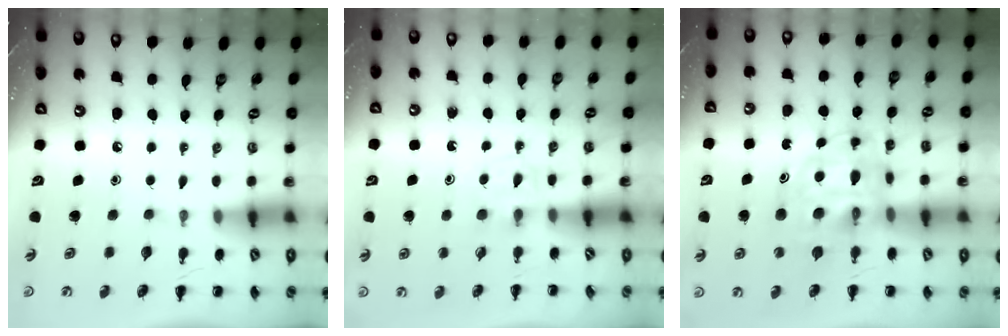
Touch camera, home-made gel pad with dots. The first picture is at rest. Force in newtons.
{"total": 3.4, "press": 3.1, "slide": 1.5}
{"total": 9.6, "press": 9.2, "slide": 2.8}